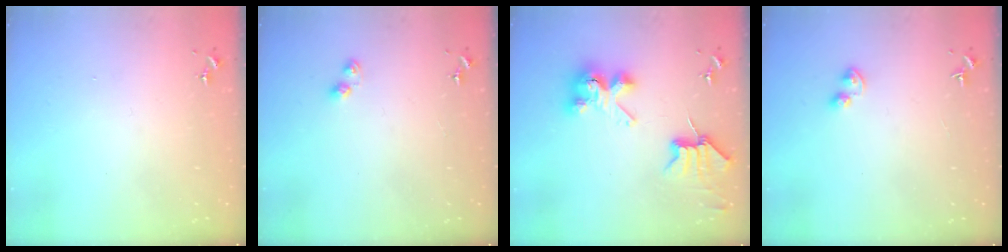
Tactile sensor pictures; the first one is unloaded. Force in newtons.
{"total": 4.9, "press": 4.8, "slide": 0.7}
{"total": 7.4, "press": 7.4, "slide": 0.3}
{"total": 4.2, "press": 4.1, "slide": 0.8}